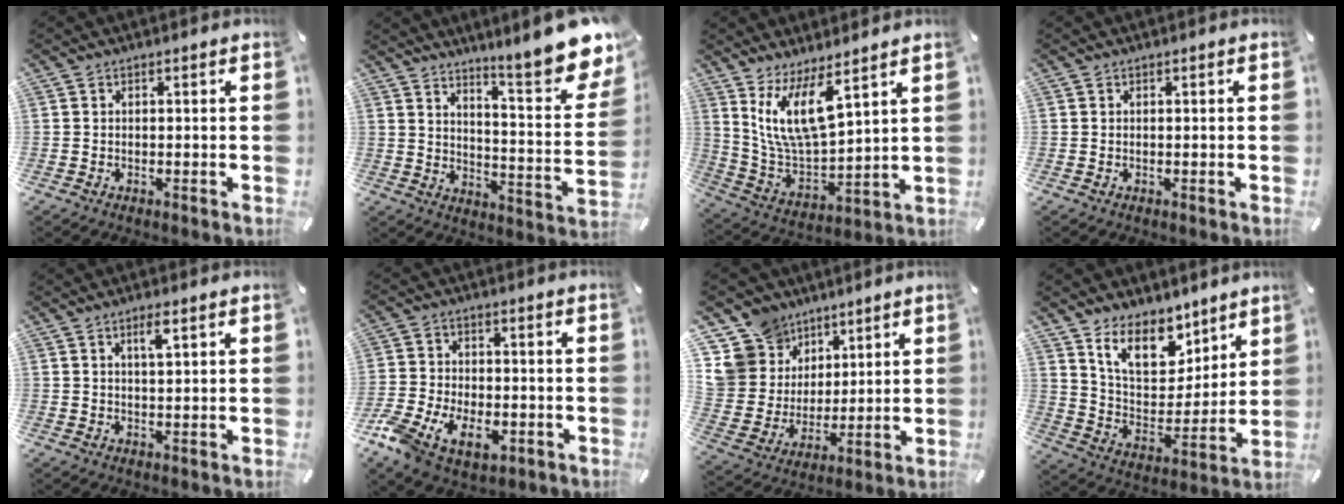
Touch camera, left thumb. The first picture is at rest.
{"total": 14.7, "force": [11.4, 3.0, 8.8], "torque": [-0.123, -0.108, 0.186]}
{"total": 14.2, "force": [8.6, 5.3, 9.9], "torque": [-0.230, -0.040, 0.153]}
{"total": 0.0}
{"total": 3.2, "force": [1.6, 0.5, 2.8], "torque": [-0.051, -0.001, 0.024]}
{"total": 10.6, "force": [-4.8, 6.8, 6.5], "torque": [-0.134, 0.014, -0.088]}
{"total": 12.8, "force": [6.9, 10.8, 1.4], "torque": [-0.034, -0.047, 0.141]}
{"total": 14.5, "force": [10.4, 8.1, 5.9], "torque": [-0.111, -0.068, 0.198]}